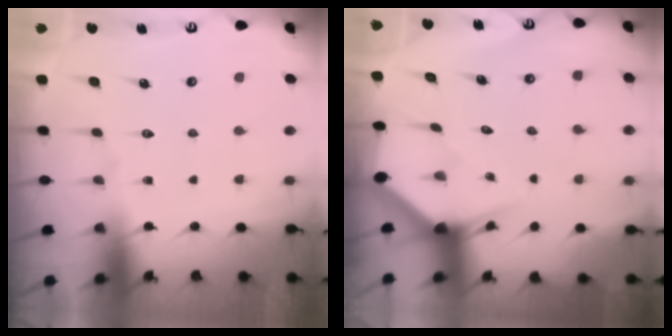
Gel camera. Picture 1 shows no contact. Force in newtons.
{"total": 2.8, "press": 2.8, "slide": 0.2}